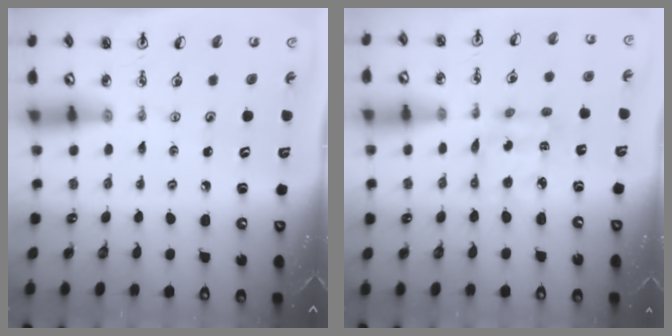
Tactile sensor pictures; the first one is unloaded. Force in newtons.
{"total": 4.2, "press": 4.2, "slide": 0.3}